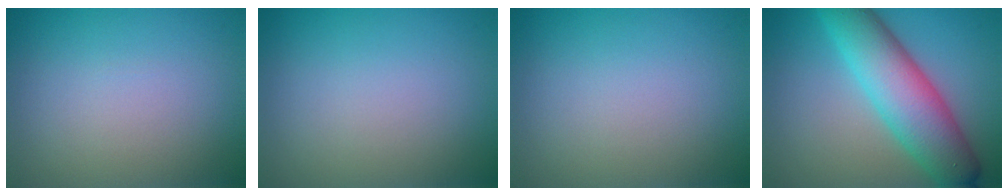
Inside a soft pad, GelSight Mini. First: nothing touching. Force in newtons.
{"total": 0.0}
{"total": 0.0}
{"total": 8.2, "press": 8.2, "slide": 0.2}